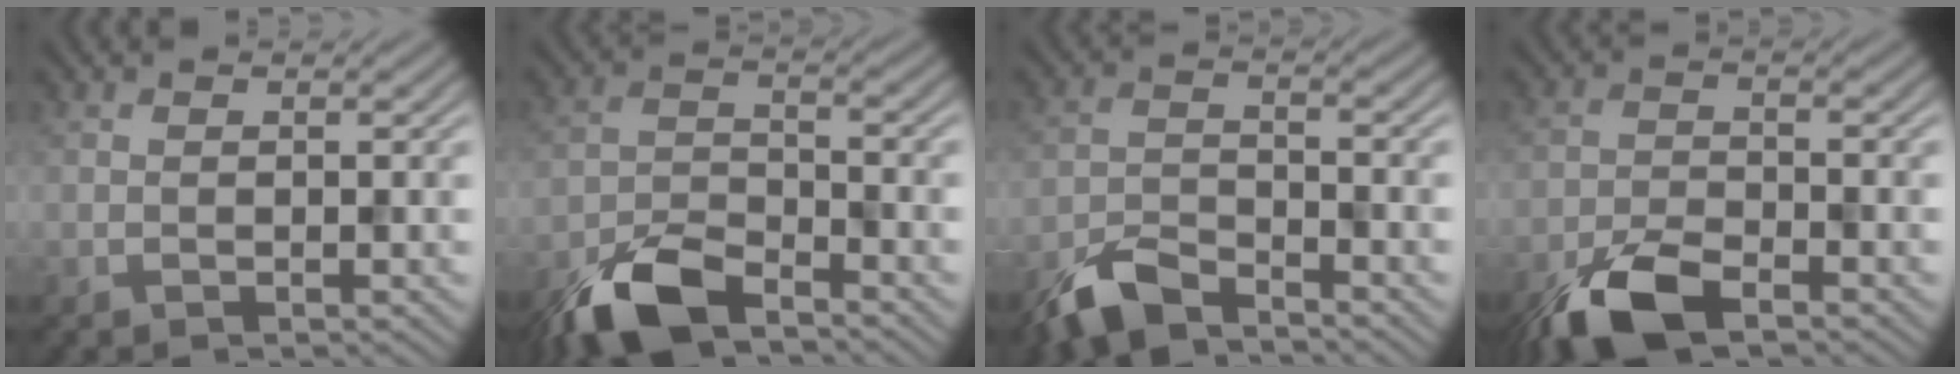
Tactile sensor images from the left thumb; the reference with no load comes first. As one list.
[{"total": 8.6, "force": [-6.4, 3.0, 4.7], "torque": [-0.091, -0.010, -0.139]}, {"total": 5.8, "force": [-4.9, 1.5, 2.6], "torque": [-0.053, -0.007, -0.110]}, {"total": 7.2, "force": [-4.9, 2.6, 4.5], "torque": [-0.092, -0.005, -0.103]}]